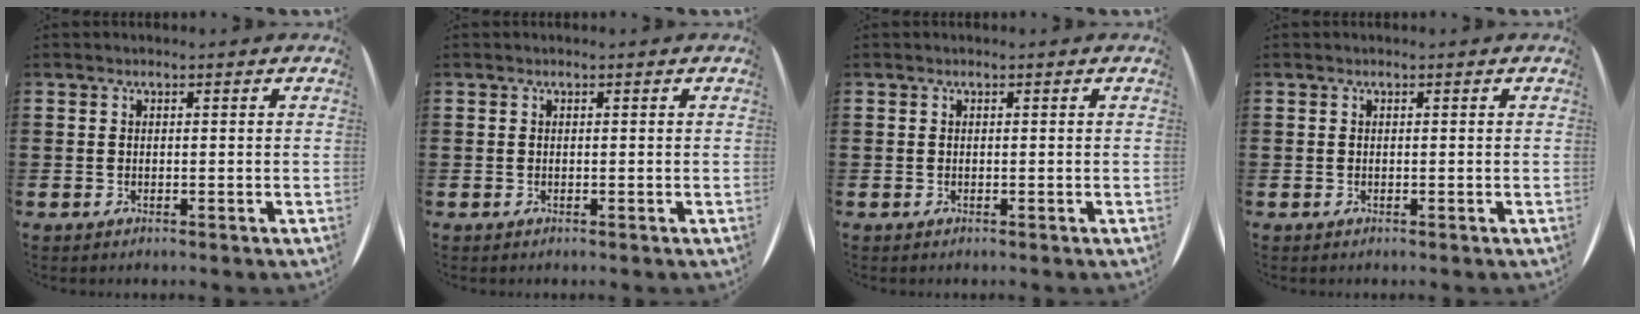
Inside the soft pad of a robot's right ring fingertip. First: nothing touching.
{"total": 0.0}
{"total": 0.0}
{"total": 0.0}